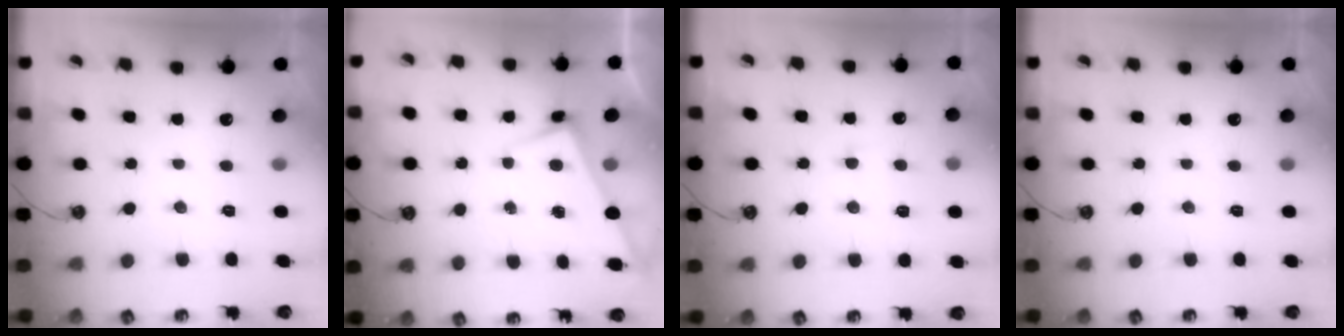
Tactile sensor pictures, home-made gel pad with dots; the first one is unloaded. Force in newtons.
{"total": 2.4, "press": 2.4, "slide": 0.1}
{"total": 0.8, "press": 0.7, "slide": 0.4}
{"total": 0.0}